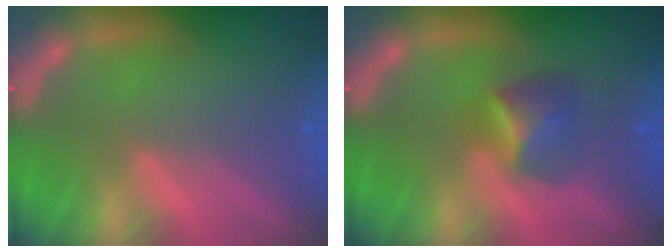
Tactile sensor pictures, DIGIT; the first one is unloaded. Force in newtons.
{"total": 3.4}